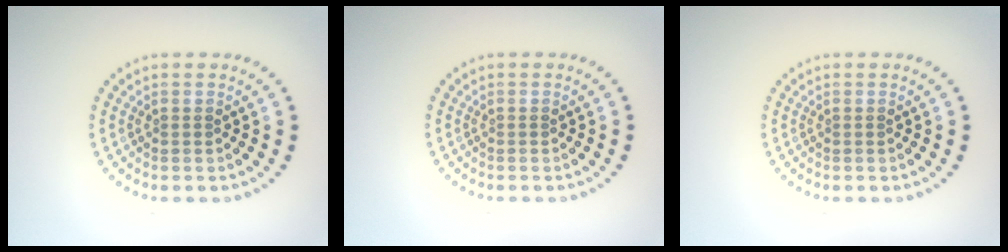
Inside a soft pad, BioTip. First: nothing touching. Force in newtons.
{"total": 0.0}
{"total": 0.0}